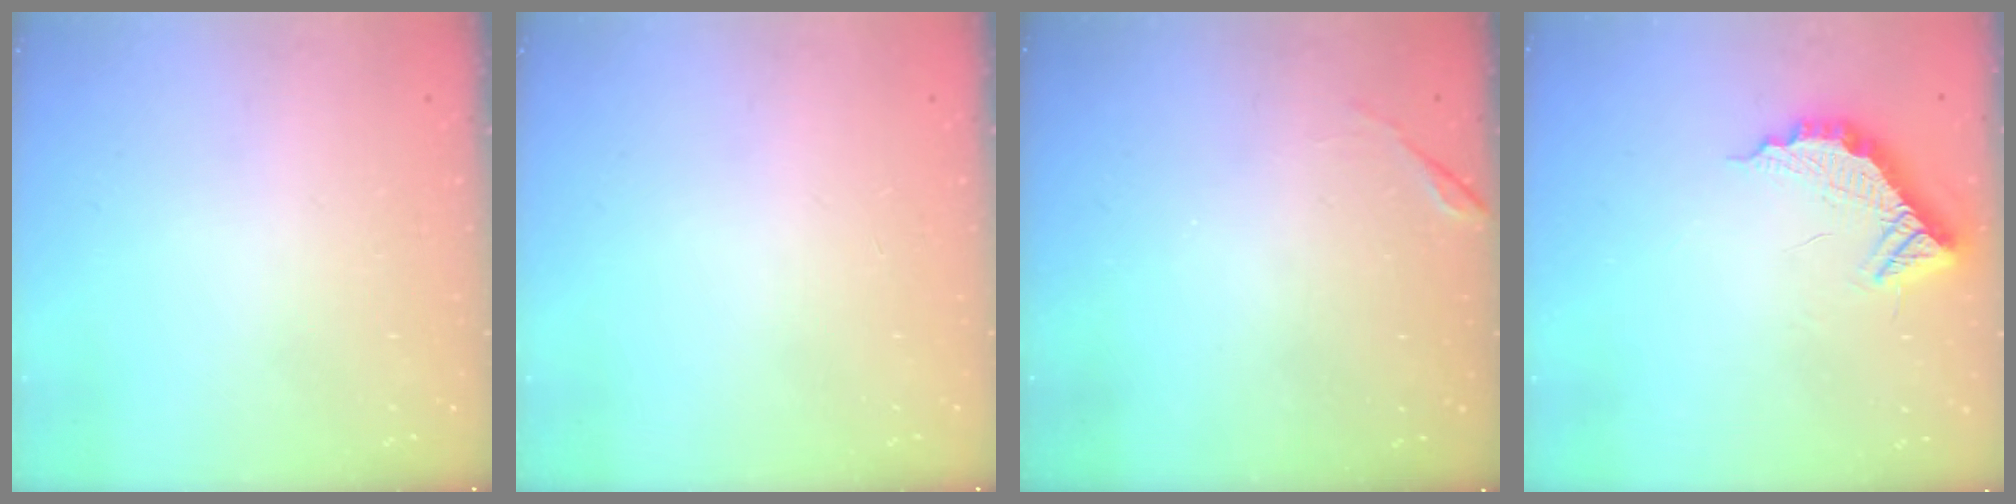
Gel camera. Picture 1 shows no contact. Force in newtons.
{"total": 0.0}
{"total": 5.1, "press": 5.1, "slide": 0.2}
{"total": 12.5, "press": 12.4, "slide": 1.0}